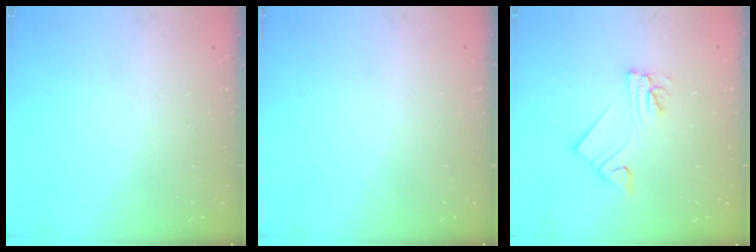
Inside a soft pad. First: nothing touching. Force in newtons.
{"total": 0.0}
{"total": 5.4, "press": 5.4, "slide": 0.6}